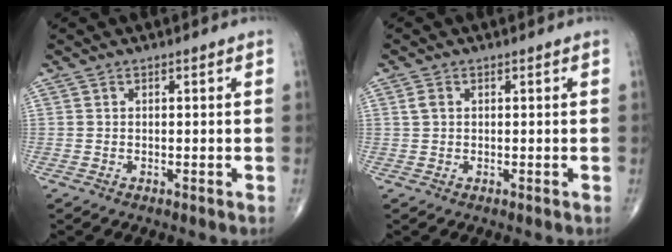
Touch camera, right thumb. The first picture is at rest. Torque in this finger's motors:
{"motor_torque": [-0.38, -0.13, 0.29, 0.09, 0.03]}